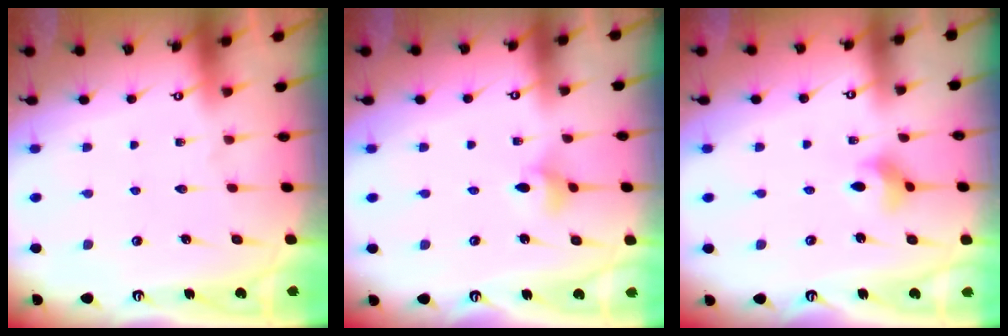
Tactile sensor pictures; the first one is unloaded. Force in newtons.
{"total": 4.2, "press": 4.2, "slide": 0.7}
{"total": 3.4, "press": 3.3, "slide": 0.5}